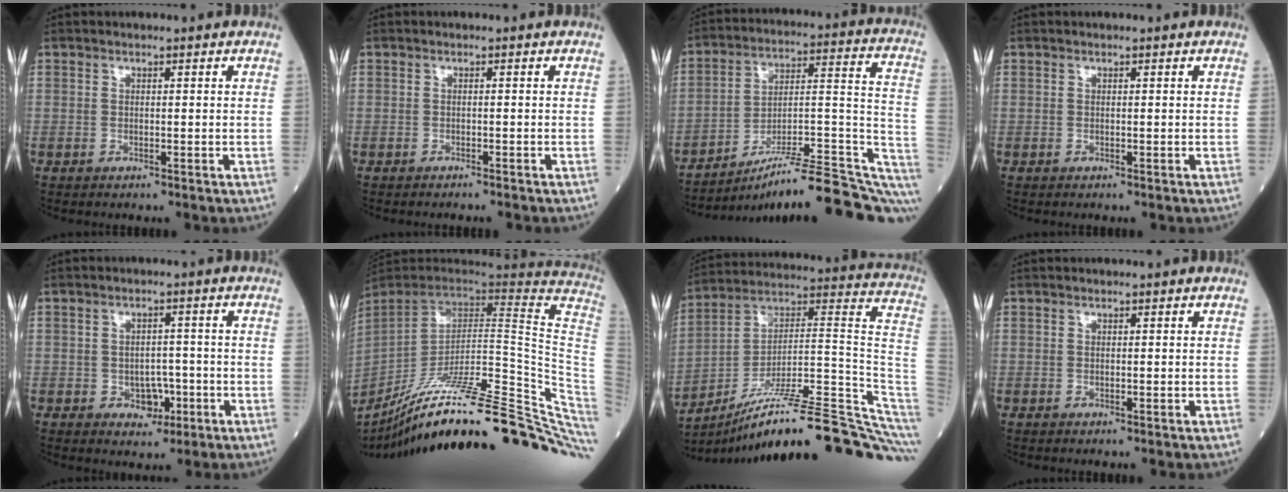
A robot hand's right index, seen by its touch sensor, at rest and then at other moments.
{"total": 1.5, "force": [-1.5, -0.1, 0.4], "torque": [-0.005, 0.000, -0.019]}
{"total": 21.6, "force": [-16.3, 2.4, 14.0], "torque": [-0.135, 0.034, -0.243]}
{"total": 0.0}
{"total": 4.0, "force": [-1.5, 2.8, 2.4], "torque": [-0.025, 0.006, -0.016]}
{"total": 38.5, "force": [-28.2, 3.8, 25.9], "torque": [-0.276, -0.048, -0.401]}
{"total": 27.6, "force": [-20.9, 0.8, 17.9], "torque": [-0.154, 0.044, -0.320]}
{"total": 0.0}